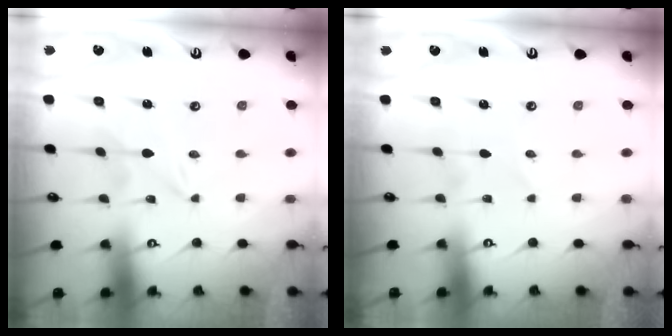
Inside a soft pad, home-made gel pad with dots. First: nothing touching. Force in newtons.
{"total": 1.7, "press": 1.6, "slide": 0.3}